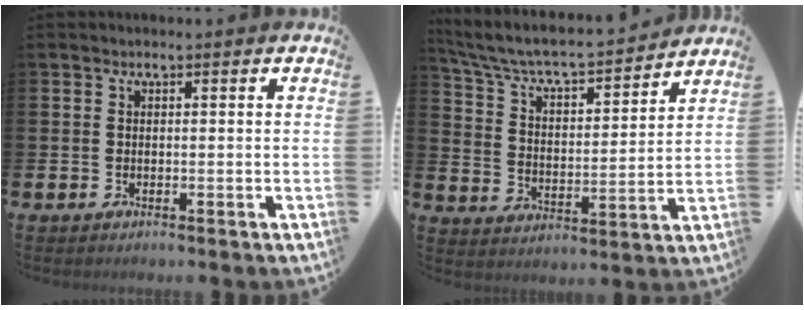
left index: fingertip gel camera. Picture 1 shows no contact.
{"total": 7.0, "force": [6.4, 1.3, 2.4], "torque": [-0.080, -0.048, 0.106]}